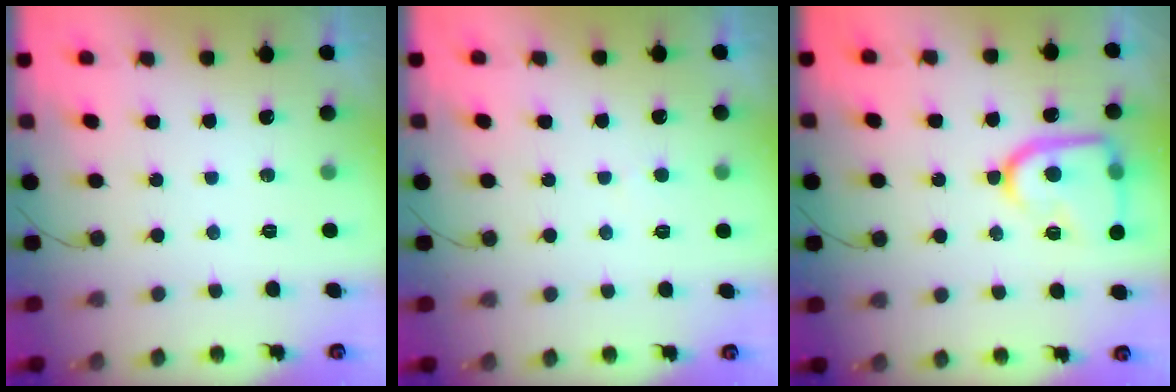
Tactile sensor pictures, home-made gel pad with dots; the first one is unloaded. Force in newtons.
{"total": 2.4, "press": 2.4, "slide": 0.2}
{"total": 15.6, "press": 15.6, "slide": 1.3}